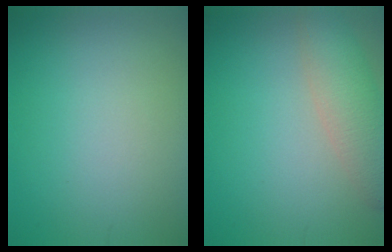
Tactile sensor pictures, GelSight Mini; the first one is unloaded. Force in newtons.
{"total": 4.4, "press": 4.4, "slide": 0.4}